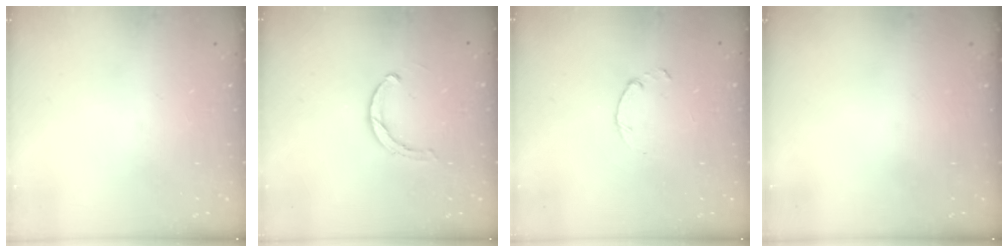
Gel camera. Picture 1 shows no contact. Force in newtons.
{"total": 2.8, "press": 2.7, "slide": 0.3}
{"total": 1.5, "press": 1.4, "slide": 0.3}
{"total": 0.0}